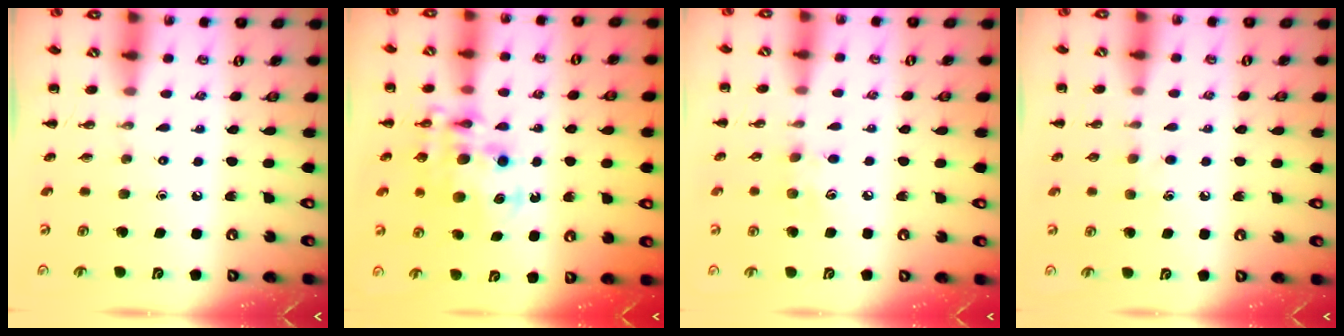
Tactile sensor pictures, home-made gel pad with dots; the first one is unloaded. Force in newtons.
{"total": 11.4, "press": 11.0, "slide": 3.1}
{"total": 6.3, "press": 6.2, "slide": 1.5}
{"total": 4.4, "press": 4.2, "slide": 1.4}